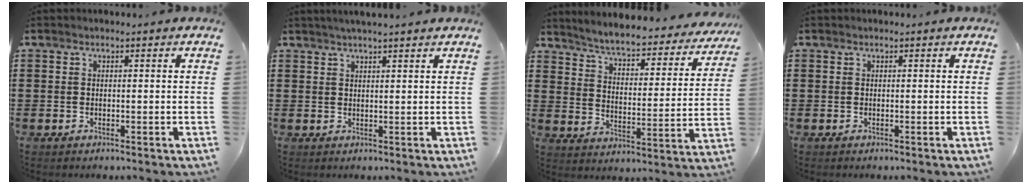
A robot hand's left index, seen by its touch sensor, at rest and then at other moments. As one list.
[{"total": 1.8, "force": [1.7, -0.3, 0.7], "torque": [-0.016, 0.001, 0.031]}, {"total": 4.8, "force": [4.6, -0.1, 1.6], "torque": [-0.054, -0.038, 0.071]}, {"total": 0.0}]